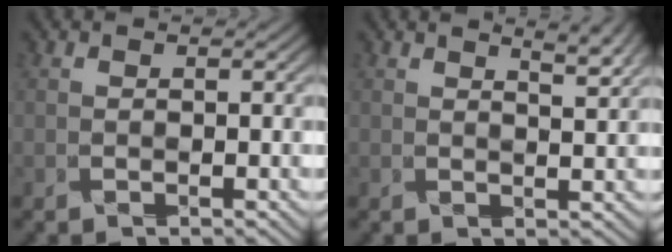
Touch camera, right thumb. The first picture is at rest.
{"total": 2.8, "force": [2.2, 0.0, 1.6], "torque": [-0.042, 0.000, 0.040]}